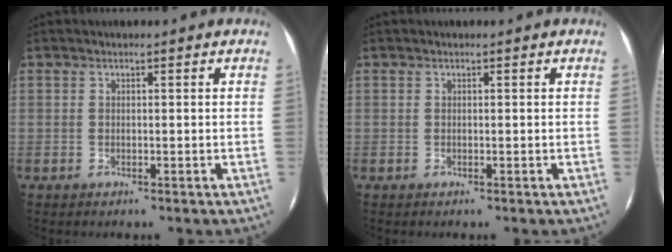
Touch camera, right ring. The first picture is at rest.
{"total": 0.0}